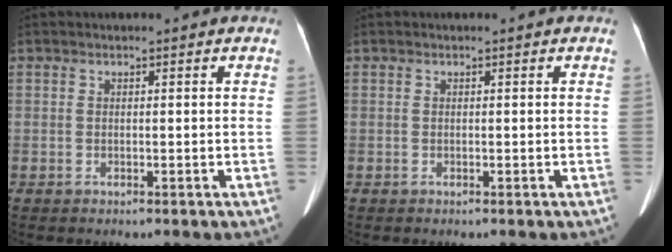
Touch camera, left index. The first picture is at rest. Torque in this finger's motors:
{"motor_torque": [0.04, 0.03, 0.00, 0.00]}